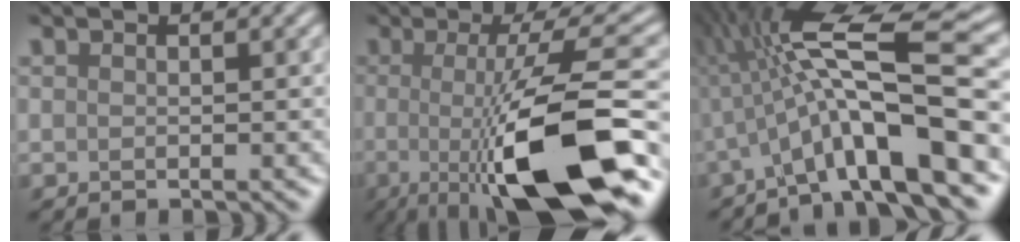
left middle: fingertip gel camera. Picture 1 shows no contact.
{"total": 13.3, "force": [-2.9, 3.3, 12.5], "torque": [-0.163, -0.001, -0.058]}
{"total": 12.8, "force": [-1.8, 2.9, 12.3], "torque": [-0.198, 0.030, -0.034]}